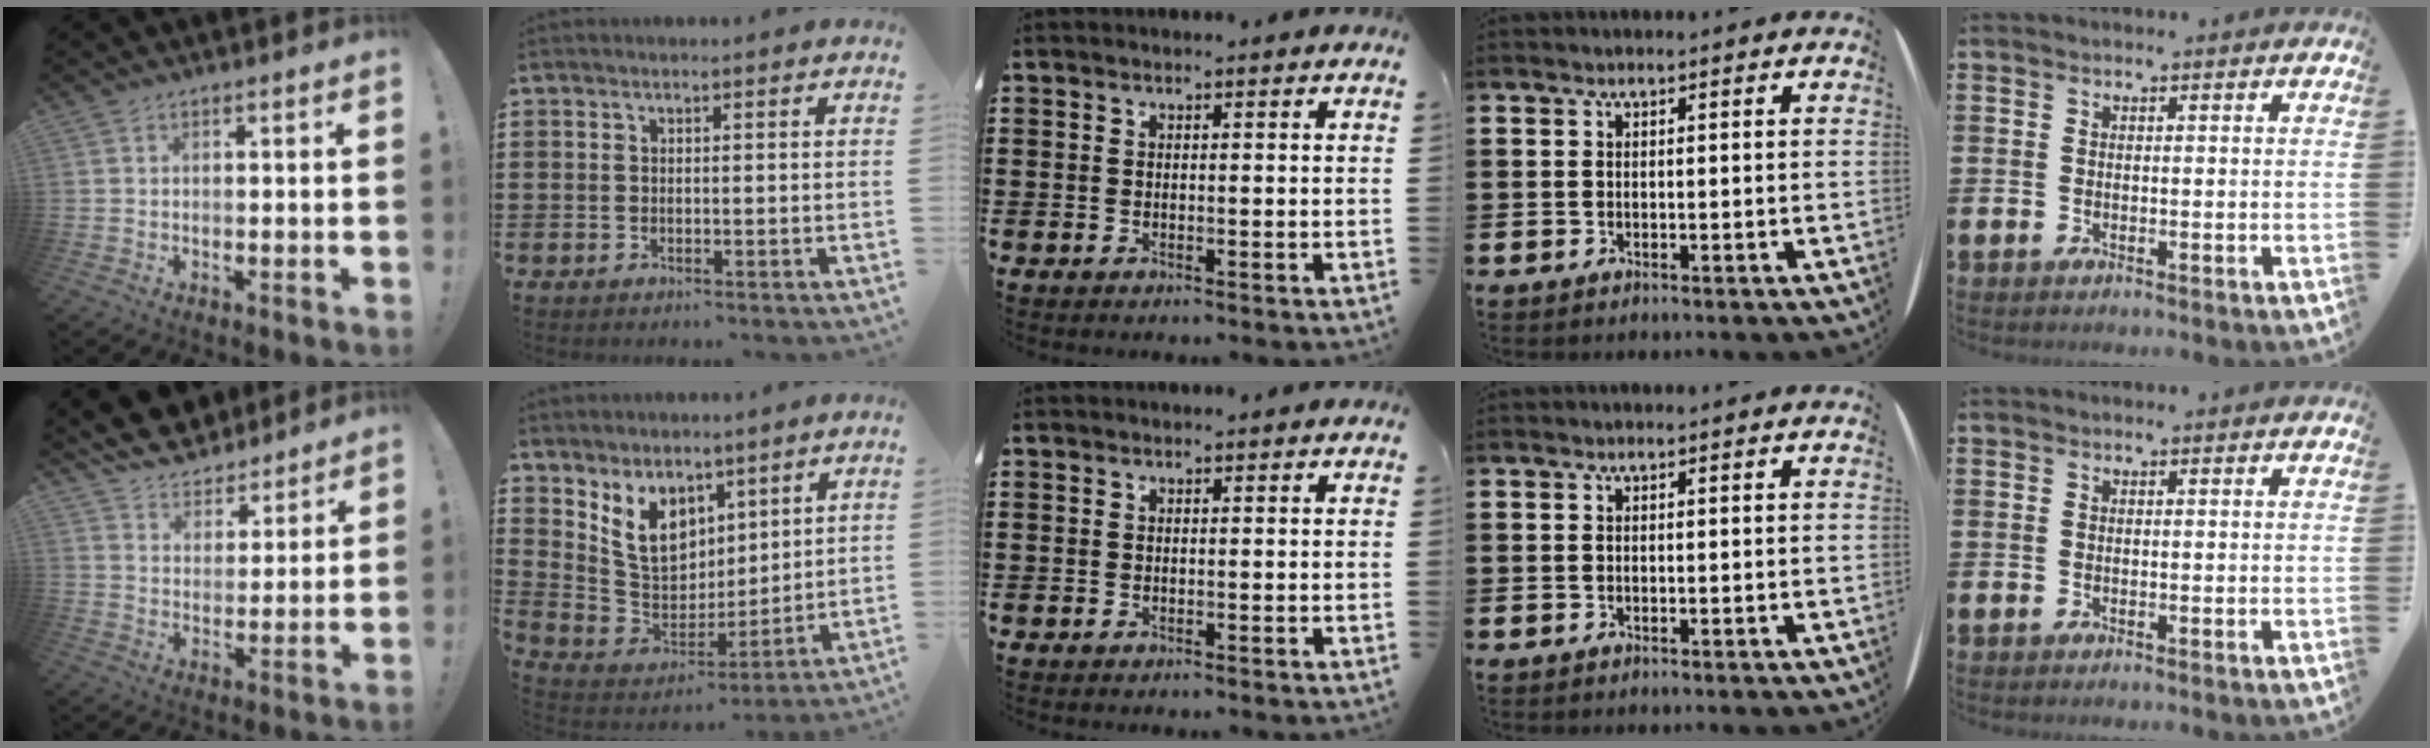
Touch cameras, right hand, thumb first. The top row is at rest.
{"thumb": {"total": 9.2, "force": [8.0, 4.3, 1.5], "torque": [-0.037, -0.067, 0.153]}, "index": {"total": 9.2, "force": [4.8, 6.8, 4.0], "torque": [-0.116, -0.013, 0.097]}}